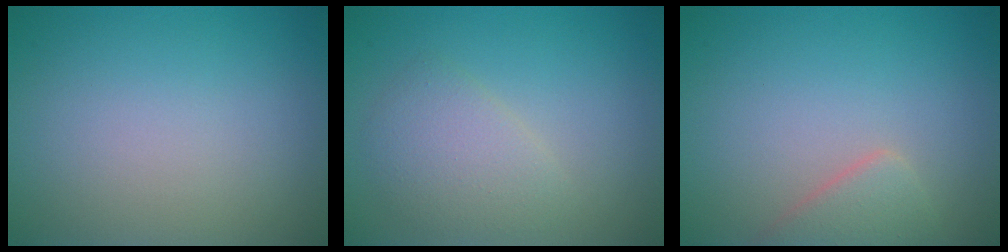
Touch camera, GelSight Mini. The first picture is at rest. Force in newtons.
{"total": 2.9, "press": 2.9, "slide": 0.1}
{"total": 2.4, "press": 2.4, "slide": 0.2}